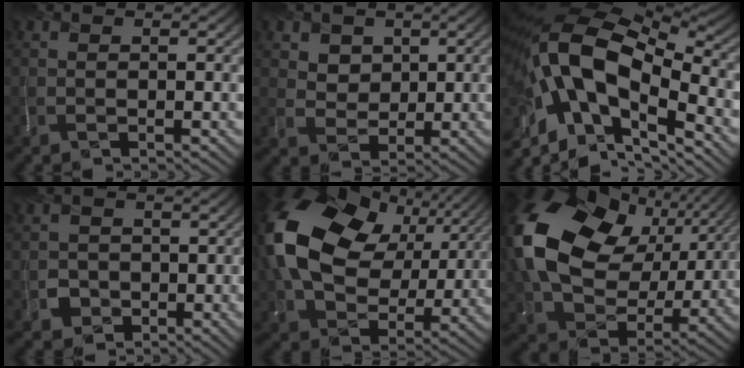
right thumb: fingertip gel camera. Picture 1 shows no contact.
{"total": 4.0, "force": [2.2, 3.2, 0.8], "torque": [-0.035, -0.022, 0.051]}
{"total": 17.5, "force": [-3.2, 9.6, 14.3], "torque": [-0.287, -0.014, -0.041]}
{"total": 3.3, "force": [-1.7, 2.8, -0.1], "torque": [0.012, -0.007, -0.026]}
{"total": 19.2, "force": [5.6, 13.5, 12.4], "torque": [-0.289, 0.009, 0.116]}
{"total": 21.0, "force": [6.4, 15.2, 13.0], "torque": [-0.313, 0.003, 0.133]}